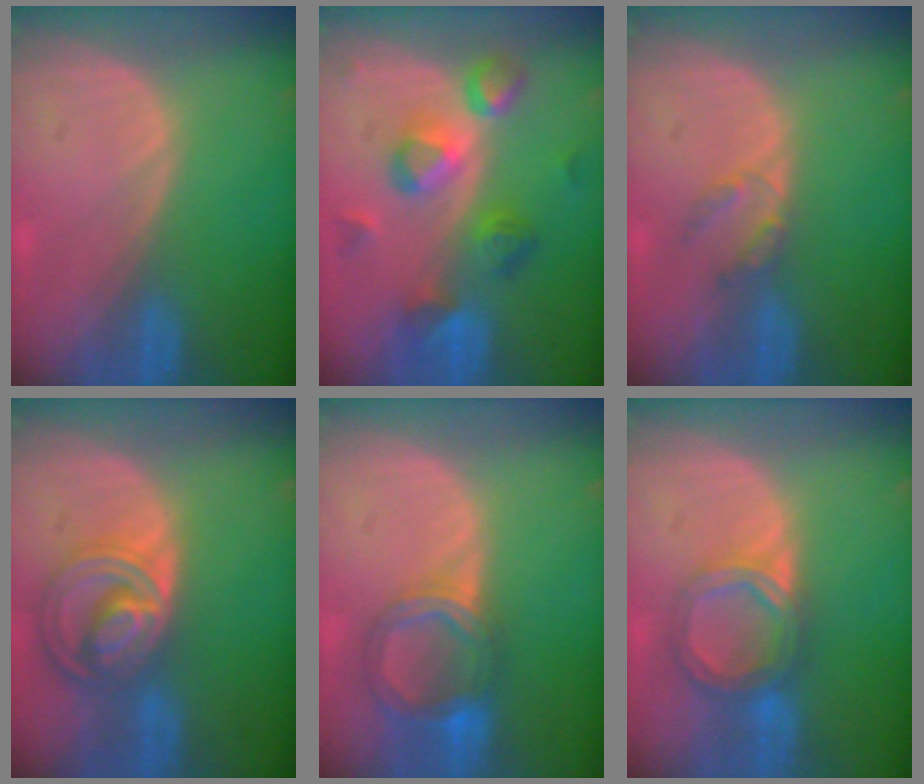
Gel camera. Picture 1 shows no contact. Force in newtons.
{"total": 7.9, "press": 7.8, "slide": 1.1}
{"total": 2.5, "press": 2.5, "slide": 0.3}
{"total": 8.5, "press": 7.3, "slide": 4.3}
{"total": 6.4, "press": 5.9, "slide": 2.7}
{"total": 6.4, "press": 5.7, "slide": 3.0}